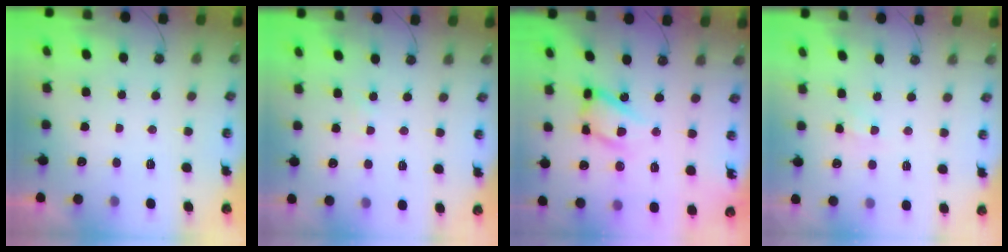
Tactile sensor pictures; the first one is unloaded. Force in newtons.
{"total": 3.0, "press": 2.9, "slide": 0.4}
{"total": 14.1, "press": 14.1, "slide": 1.2}
{"total": 5.3, "press": 5.3, "slide": 0.6}